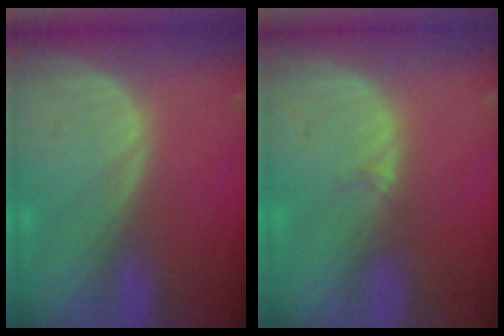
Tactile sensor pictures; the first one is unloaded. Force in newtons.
{"total": 0.9, "press": 0.6, "slide": 0.7}